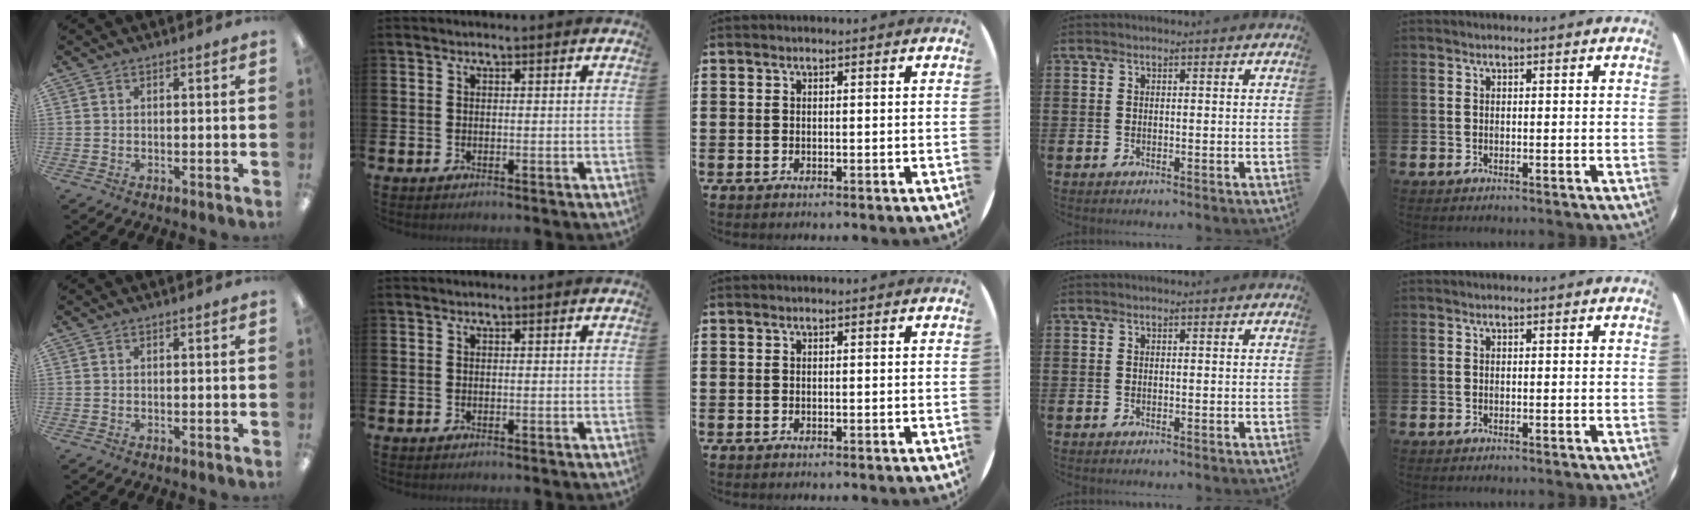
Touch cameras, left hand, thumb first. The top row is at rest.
{}